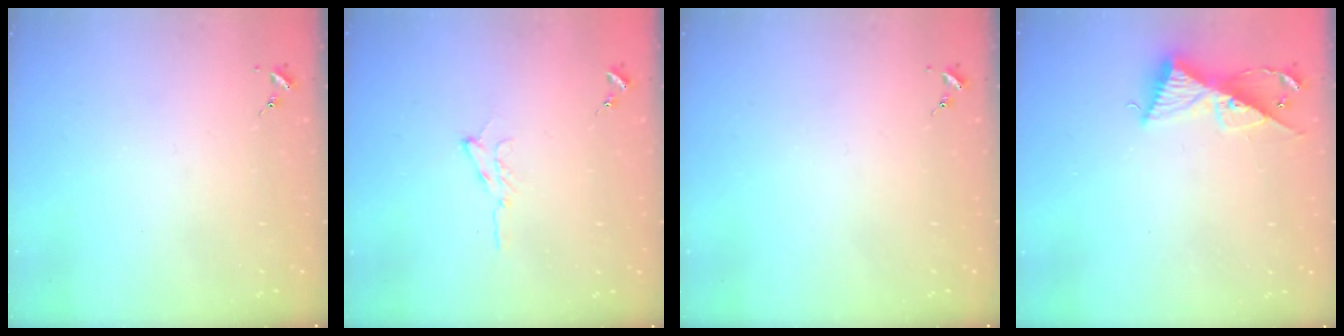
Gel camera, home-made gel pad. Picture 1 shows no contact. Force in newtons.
{"total": 6.1, "press": 6.1, "slide": 0.7}
{"total": 0.0}
{"total": 9.8, "press": 9.8, "slide": 0.6}